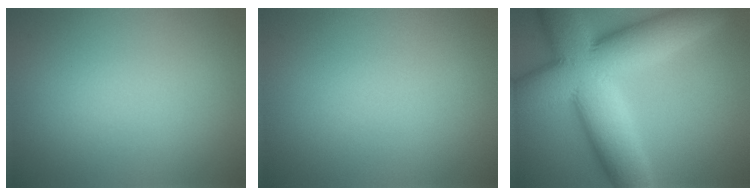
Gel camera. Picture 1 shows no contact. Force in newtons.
{"total": 0.0}
{"total": 14.8, "press": 14.8, "slide": 0.4}